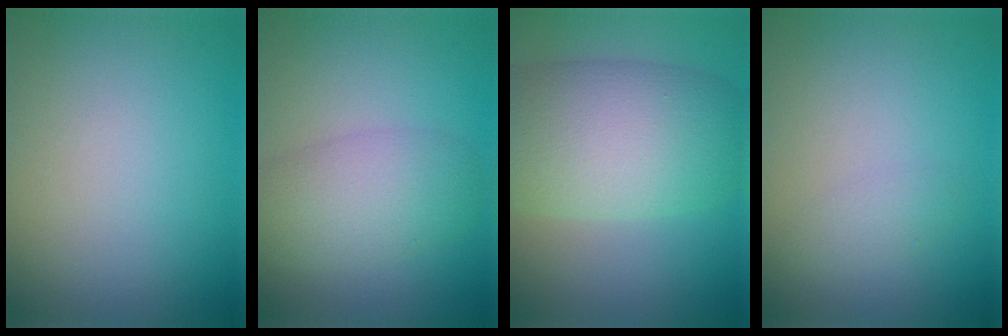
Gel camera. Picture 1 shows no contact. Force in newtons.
{"total": 4.7, "press": 4.7, "slide": 0.2}
{"total": 9.5, "press": 9.5, "slide": 0.3}
{"total": 1.2, "press": 1.2, "slide": 0.0}